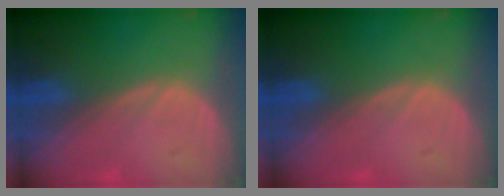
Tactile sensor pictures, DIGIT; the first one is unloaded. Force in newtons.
{"total": 0.0}